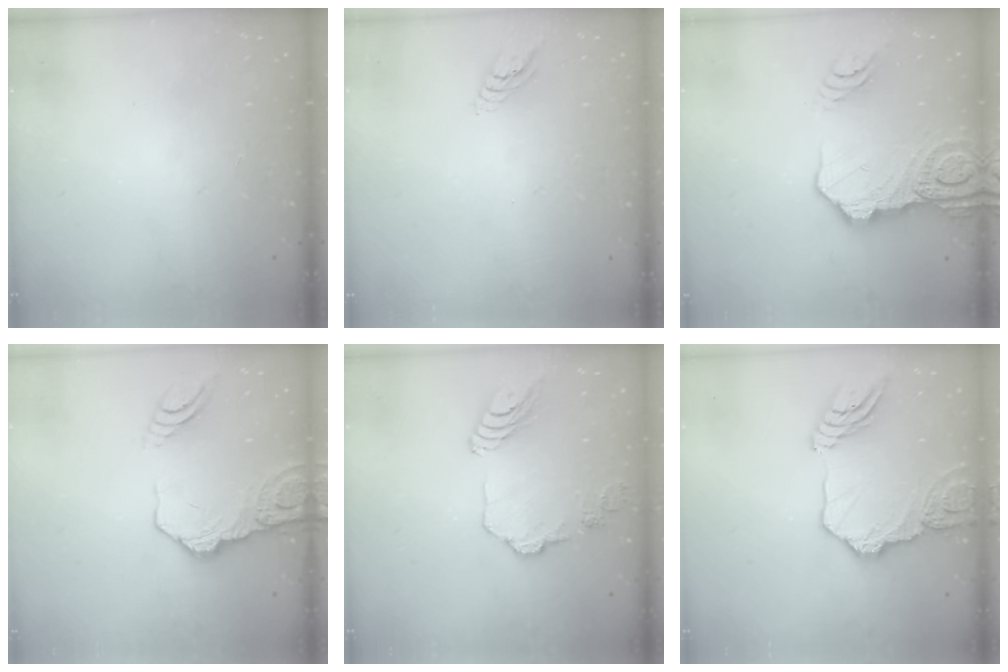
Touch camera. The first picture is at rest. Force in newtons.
{"total": 4.4, "press": 4.4, "slide": 0.6}
{"total": 18.6, "press": 18.4, "slide": 2.0}
{"total": 14.0, "press": 13.9, "slide": 1.6}
{"total": 13.1, "press": 13.0, "slide": 1.2}
{"total": 17.3, "press": 17.2, "slide": 1.8}